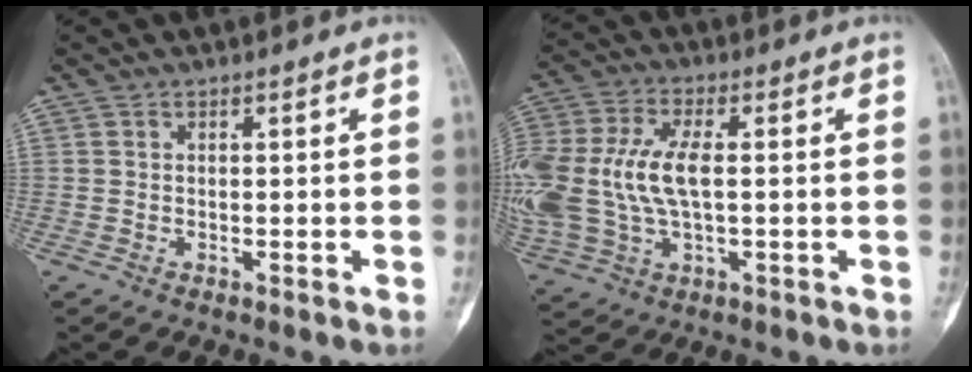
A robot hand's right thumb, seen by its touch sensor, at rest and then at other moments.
{"total": 19.4, "force": [0.0, 10.5, 16.3], "torque": [-0.399, 0.010, 0.004]}